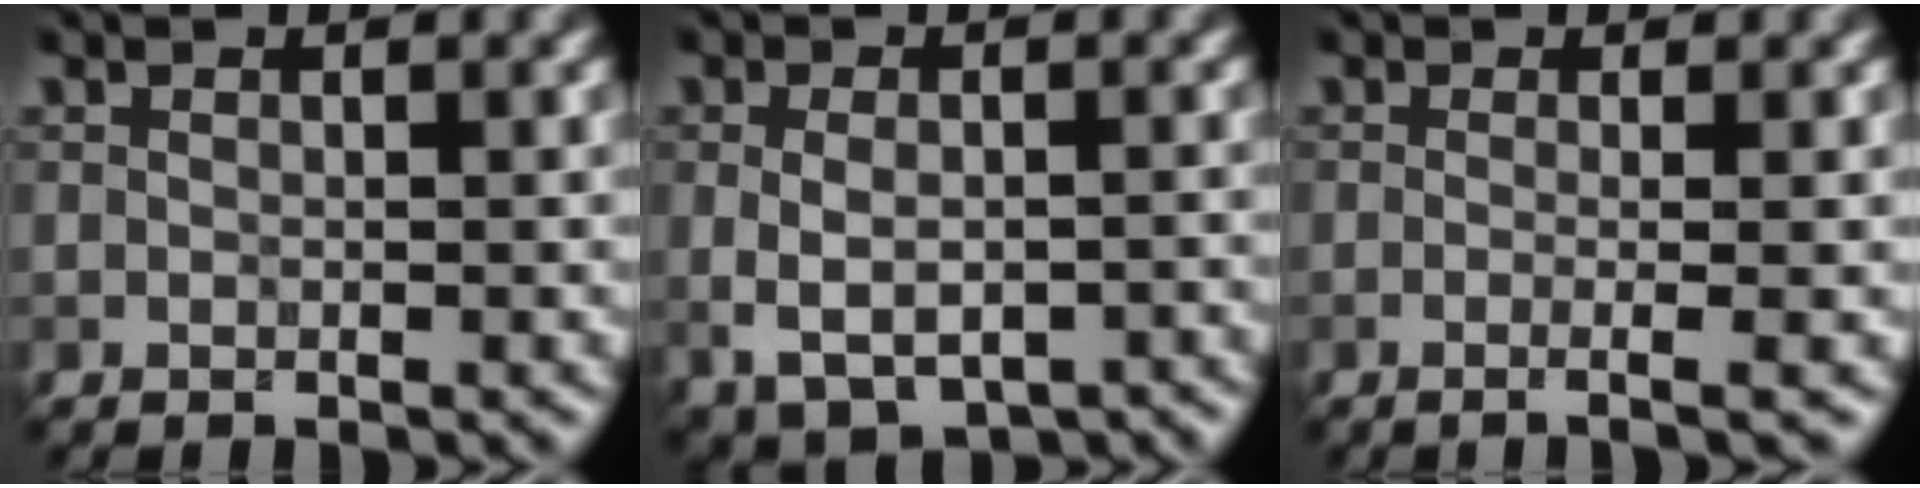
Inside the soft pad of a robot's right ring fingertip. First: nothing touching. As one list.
[{"total": 5.5, "force": [-1.6, 3.4, 4.0], "torque": [-0.070, -0.016, -0.015]}, {"total": 3.2, "force": [0.1, 1.4, 2.9], "torque": [-0.020, 0.002, -0.022]}]